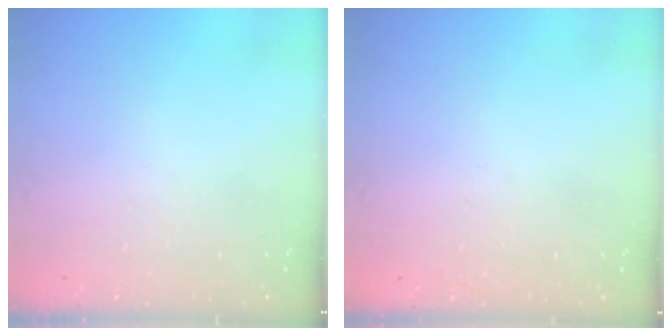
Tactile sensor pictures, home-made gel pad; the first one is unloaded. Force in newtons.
{"total": 1.6, "press": 1.5, "slide": 0.1}